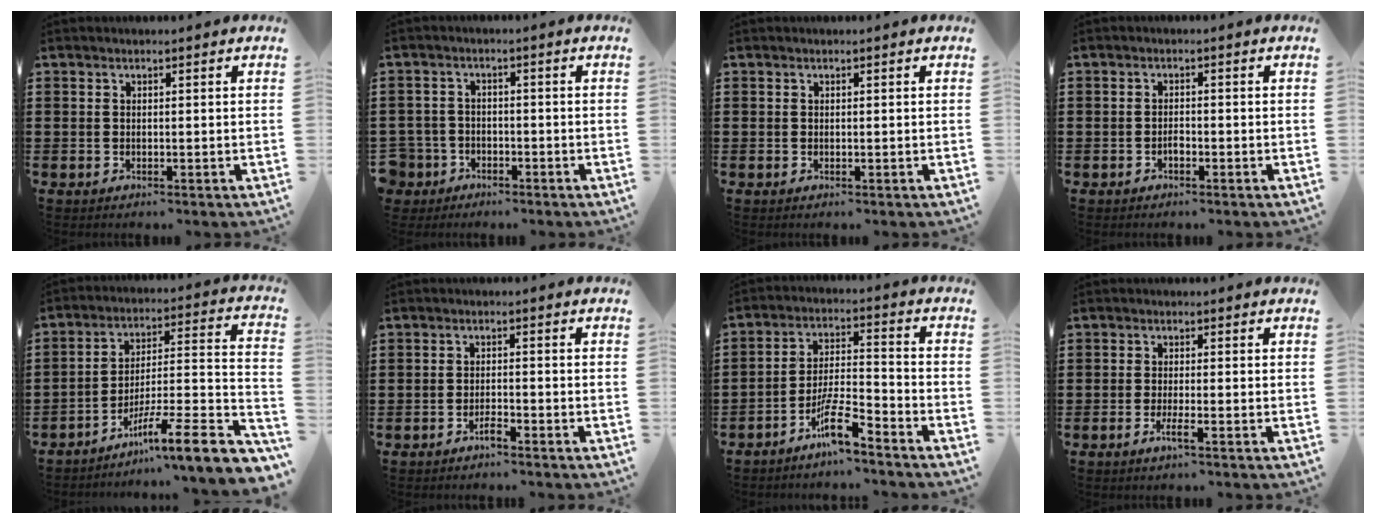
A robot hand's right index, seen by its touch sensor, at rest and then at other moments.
{"total": 3.3, "force": [-2.5, 2.1, 0.3], "torque": [-0.030, 0.000, -0.056]}
{"total": 0.0}
{"total": 1.3, "force": [-0.7, 0.7, 0.9], "torque": [-0.018, -0.001, -0.014]}
{"total": 10.2, "force": [-6.9, 0.6, 7.5], "torque": [-0.103, -0.004, -0.133]}
{"total": 1.9, "force": [-1.6, 0.2, 1.1], "torque": [-0.021, -0.001, -0.029]}
{"total": 7.8, "force": [-5.8, 1.2, 5.1], "torque": [-0.108, 0.001, -0.111]}
{"total": 2.4, "force": [-1.4, 0.1, 2.0], "torque": [-0.041, -0.004, -0.027]}